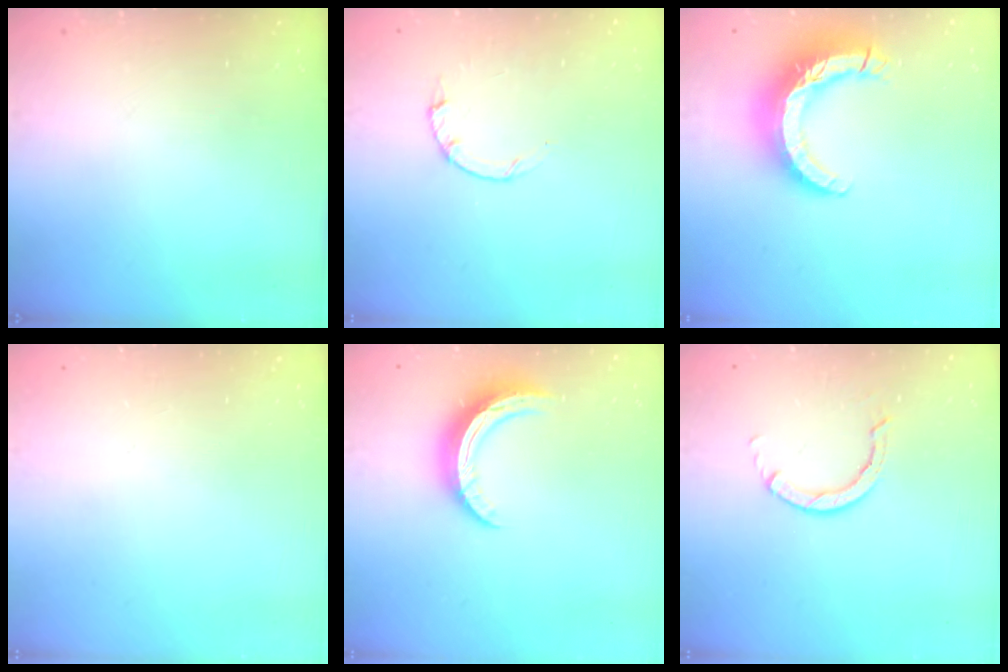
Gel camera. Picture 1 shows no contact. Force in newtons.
{"total": 2.2, "press": 2.1, "slide": 0.4}
{"total": 13.9, "press": 13.8, "slide": 1.4}
{"total": 0.0}
{"total": 10.5, "press": 10.5, "slide": 0.2}
{"total": 2.8, "press": 2.8, "slide": 0.3}